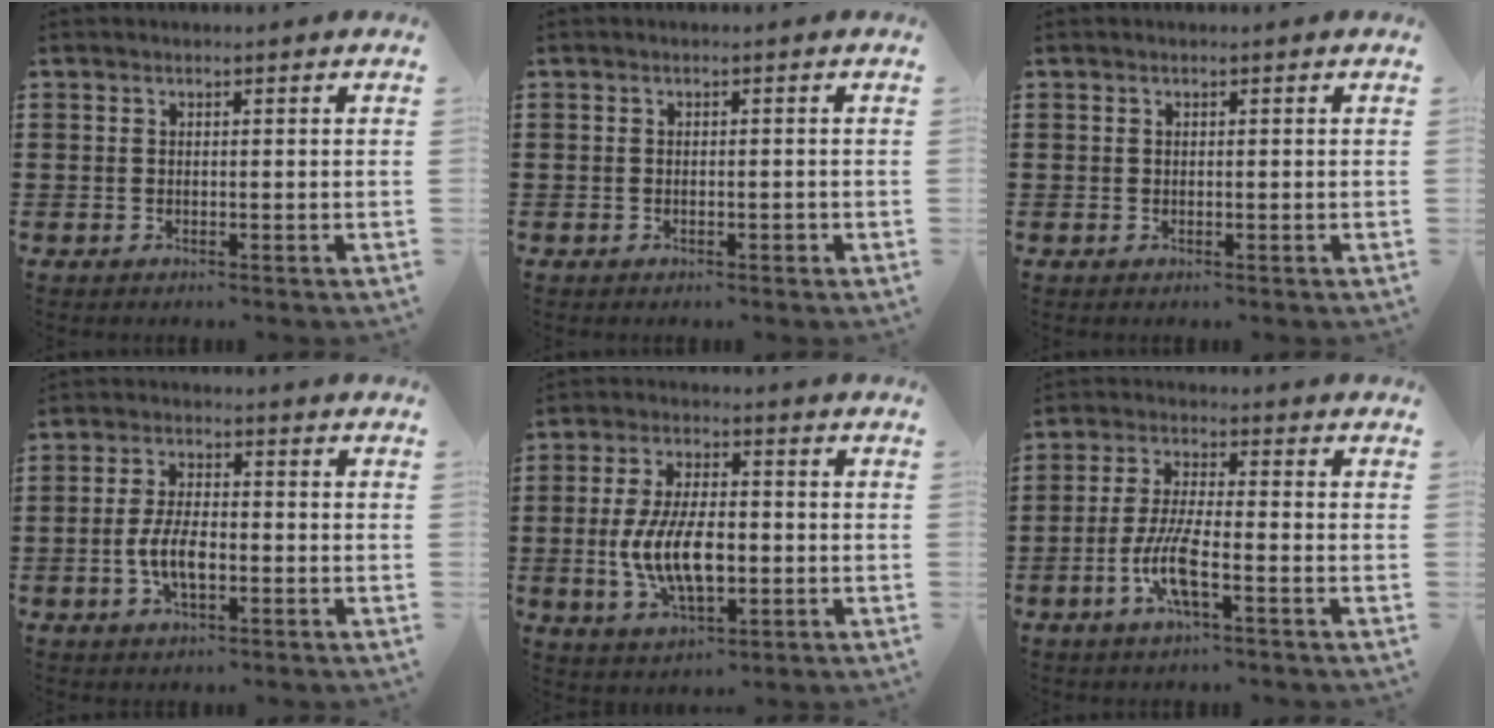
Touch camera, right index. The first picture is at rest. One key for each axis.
{"total": 0.8, "fx": -0.5, "fy": 0.1, "fz": 0.6, "tx": -0.015, "ty": -0.009, "tz": -0.006}
{"total": 0.0}
{"total": 5.9, "fx": -1.5, "fy": 2.6, "fz": 5.1, "tx": -0.115, "ty": -0.002, "tz": -0.034}
{"total": 10.0, "fx": -1.6, "fy": 4.9, "fz": 8.5, "tx": -0.180, "ty": -0.005, "tz": -0.034}
{"total": 7.4, "fx": -3.0, "fy": 1.4, "fz": 6.6, "tx": -0.150, "ty": -0.018, "tz": -0.060}